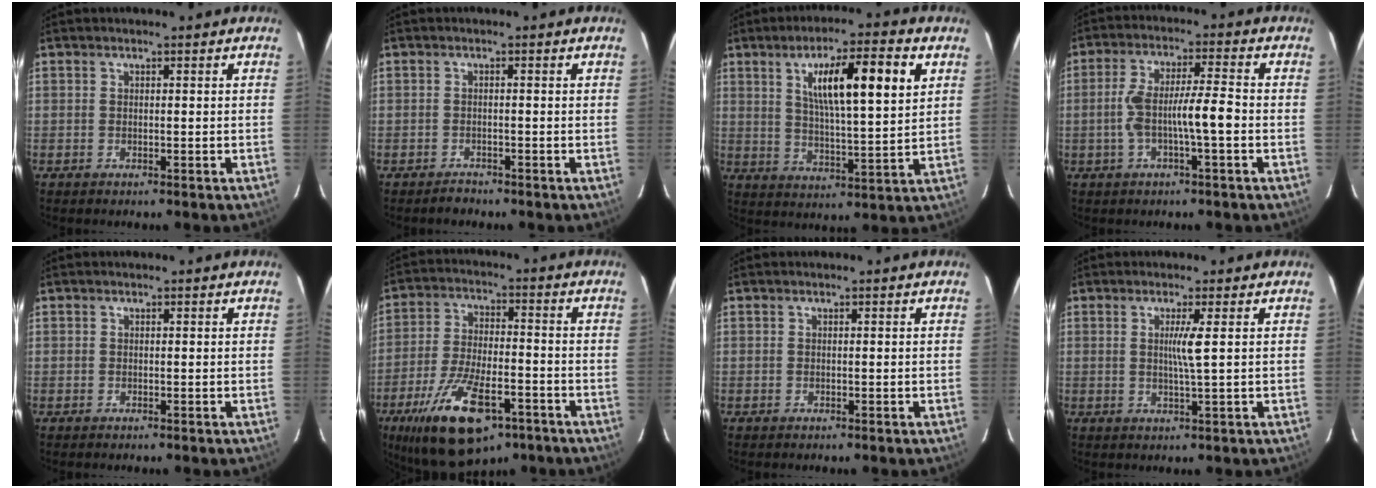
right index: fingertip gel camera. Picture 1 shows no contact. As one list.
[{"total": 1.3, "force": [-1.2, 0.5, 0.0], "torque": [-0.002, -0.002, -0.019]}, {"total": 13.6, "force": [5.0, 1.8, 12.5], "torque": [-0.209, 0.010, 0.083]}, {"total": 8.0, "force": [-1.7, 0.7, 7.8], "torque": [-0.151, 0.019, -0.031]}, {"total": 0.0}, {"total": 15.8, "force": [-8.8, 5.7, 11.8], "torque": [-0.234, -0.018, -0.145]}, {"total": 0.0}, {"total": 3.2, "force": [0.6, -0.8, 3.0], "torque": [-0.058, -0.007, 0.010]}]